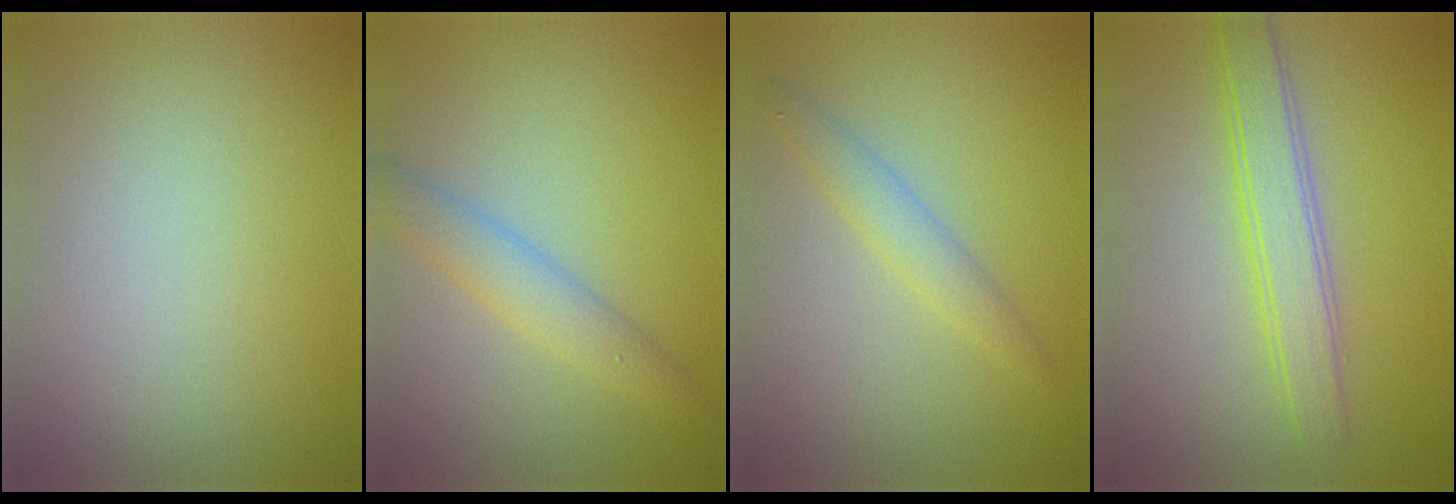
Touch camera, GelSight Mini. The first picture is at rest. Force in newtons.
{"total": 2.9, "press": 2.9, "slide": 0.1}
{"total": 2.0, "press": 2.0, "slide": 0.1}
{"total": 3.5, "press": 3.5, "slide": 0.1}